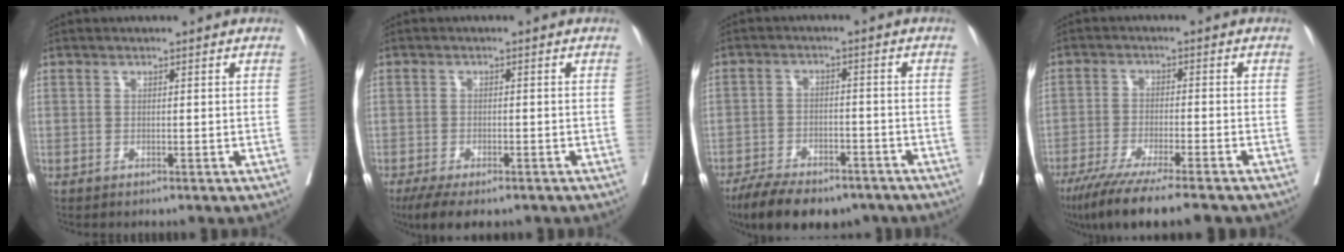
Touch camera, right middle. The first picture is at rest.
{"total": 6.7, "force": [-4.9, 2.3, 4.0], "torque": [-0.062, -0.013, -0.077]}
{"total": 13.2, "force": [-10.2, 5.3, 6.5], "torque": [-0.105, -0.002, -0.154]}
{"total": 13.0, "force": [-10.5, 0.5, 7.7], "torque": [-0.123, -0.037, -0.167]}